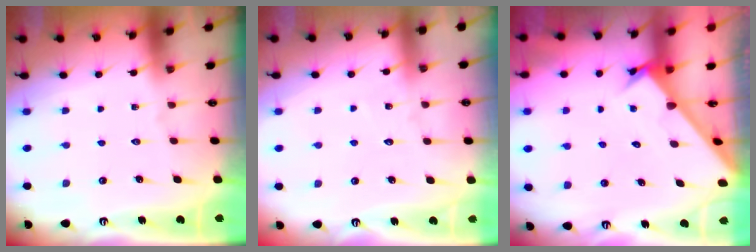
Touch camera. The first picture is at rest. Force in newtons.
{"total": 2.8, "press": 2.8, "slide": 0.3}
{"total": 2.8, "press": 2.8, "slide": 0.3}